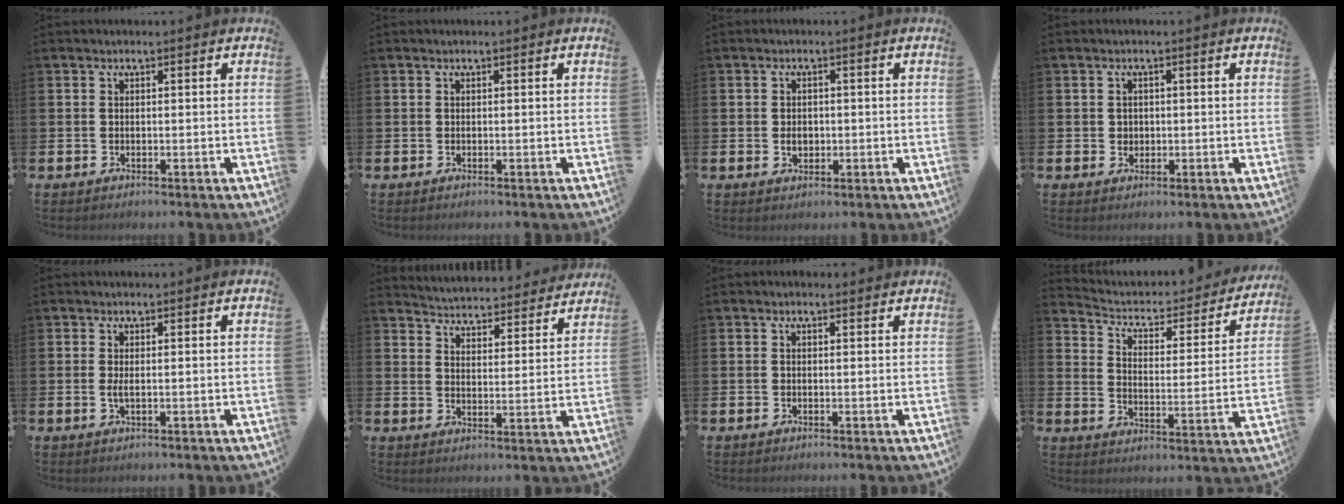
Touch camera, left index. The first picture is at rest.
{"total": 0.0}
{"total": 2.0, "force": [-0.1, 1.6, 1.3], "torque": [-0.010, 0.001, -0.008]}
{"total": 1.4, "force": [0.6, 1.2, 0.3], "torque": [0.008, 0.003, 0.005]}
{"total": 1.1, "force": [0.0, 0.2, 1.1], "torque": [-0.020, -0.002, 0.000]}
{"total": 4.9, "force": [4.8, 0.5, -0.3], "torque": [-0.009, -0.046, 0.081]}
{"total": 0.0}
{"total": 4.6, "force": [4.0, 1.9, 1.2], "torque": [-0.043, -0.036, 0.057]}